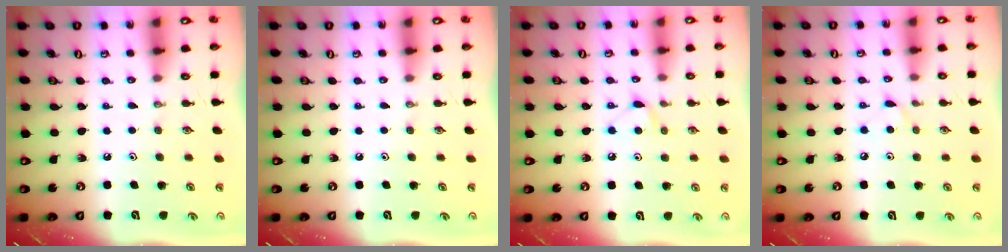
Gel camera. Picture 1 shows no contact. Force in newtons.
{"total": 0.0}
{"total": 5.6, "press": 5.5, "slide": 0.7}
{"total": 4.0, "press": 4.0, "slide": 0.5}